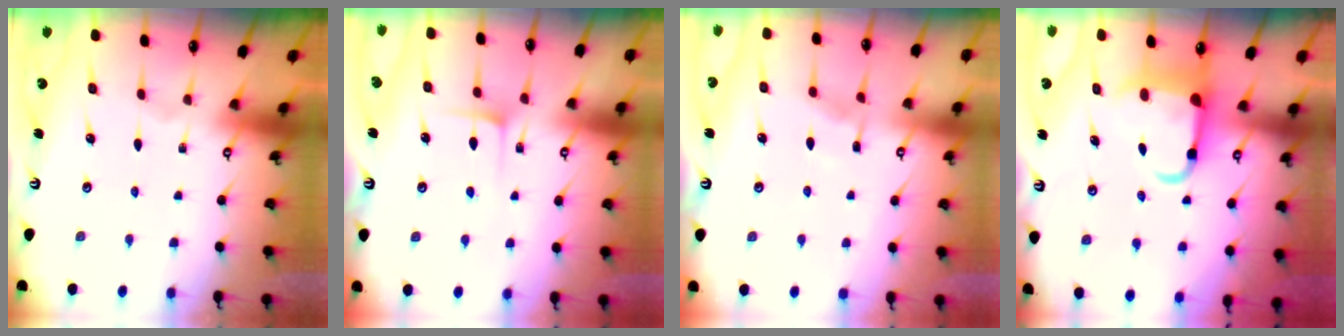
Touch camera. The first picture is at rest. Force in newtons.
{"total": 4.9, "press": 4.9, "slide": 0.6}
{"total": 4.7, "press": 4.7, "slide": 0.6}
{"total": 7.0, "press": 6.7, "slide": 1.9}